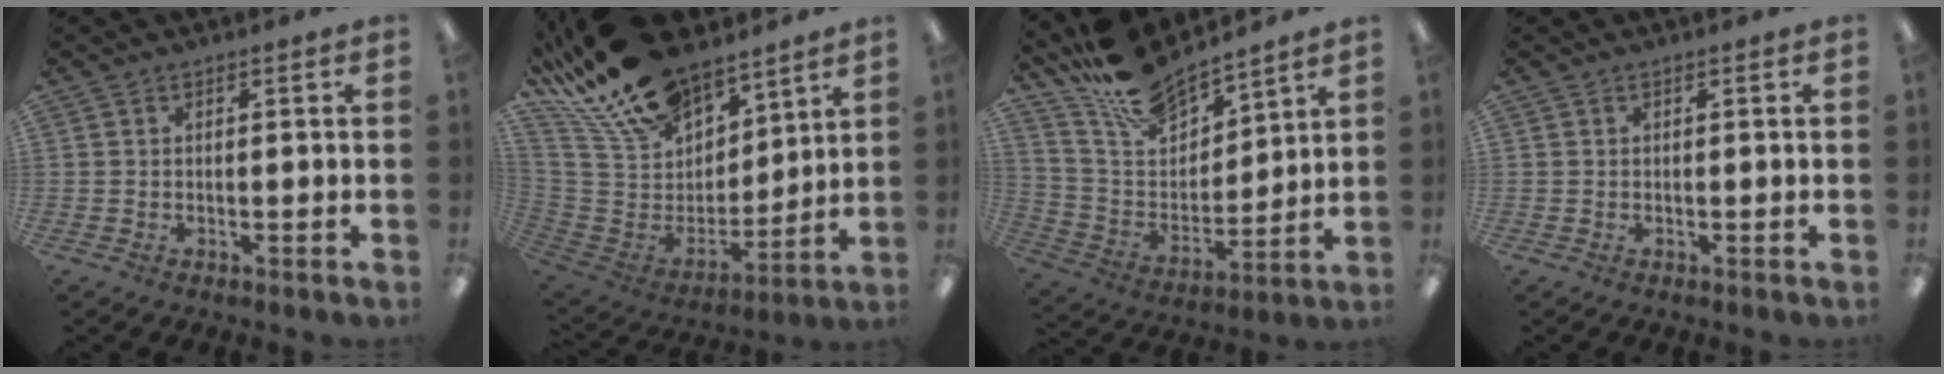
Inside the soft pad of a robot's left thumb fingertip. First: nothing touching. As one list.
[{"total": 22.6, "force": [18.4, 10.1, 8.5], "torque": [-0.183, -0.112, 0.342]}, {"total": 14.6, "force": [13.3, 4.4, 4.2], "torque": [-0.117, -0.094, 0.246]}, {"total": 0.0}]